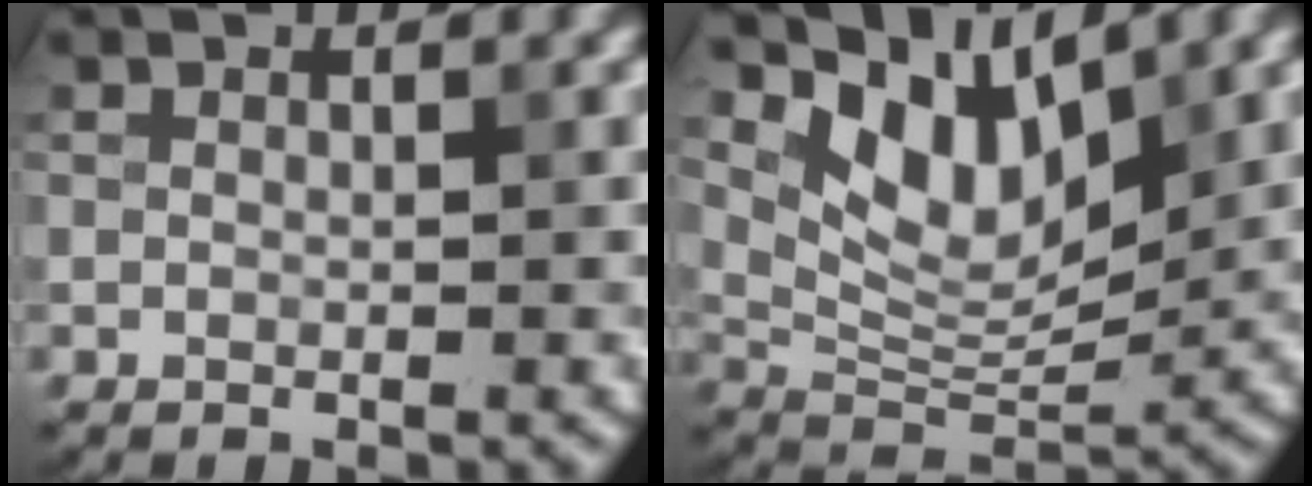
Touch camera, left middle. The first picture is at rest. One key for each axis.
{"total": 6.7, "fx": 4.2, "fy": 3.0, "fz": 4.3, "tx": -0.078, "ty": -0.008, "tz": 0.073}